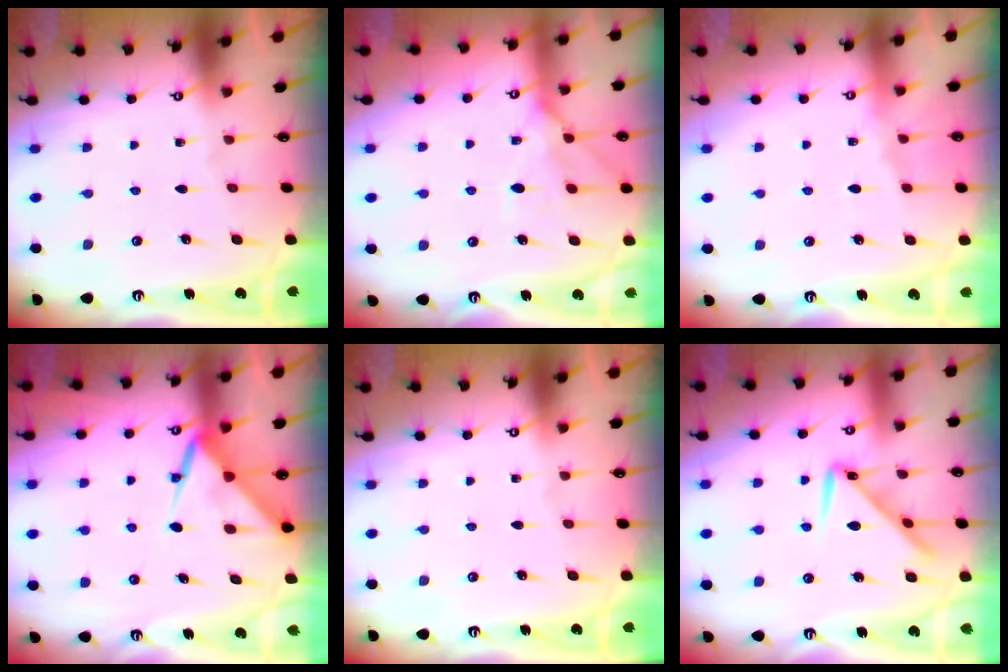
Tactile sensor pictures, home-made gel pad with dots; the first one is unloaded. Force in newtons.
{"total": 12.0, "press": 12.0, "slide": 1.0}
{"total": 5.1, "press": 5.0, "slide": 0.7}
{"total": 7.3, "press": 7.3, "slide": 0.7}
{"total": 0.0}
{"total": 10.5, "press": 10.5, "slide": 0.5}